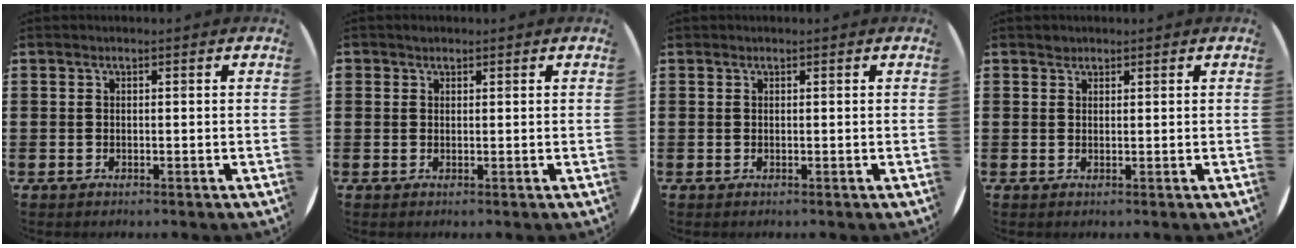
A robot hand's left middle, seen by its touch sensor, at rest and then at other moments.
{"total": 0.7, "force": [0.6, 0.4, -0.1], "torque": [0.002, 0.004, 0.011]}
{"total": 0.0}
{"total": 0.8, "force": [0.7, 0.4, 0.0], "torque": [0.000, 0.002, 0.014]}